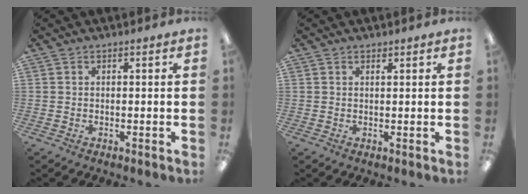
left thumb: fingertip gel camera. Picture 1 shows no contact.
{"total": 0.7, "force": [0.7, 0.2, 0.2], "torque": [0.003, -0.004, 0.011]}